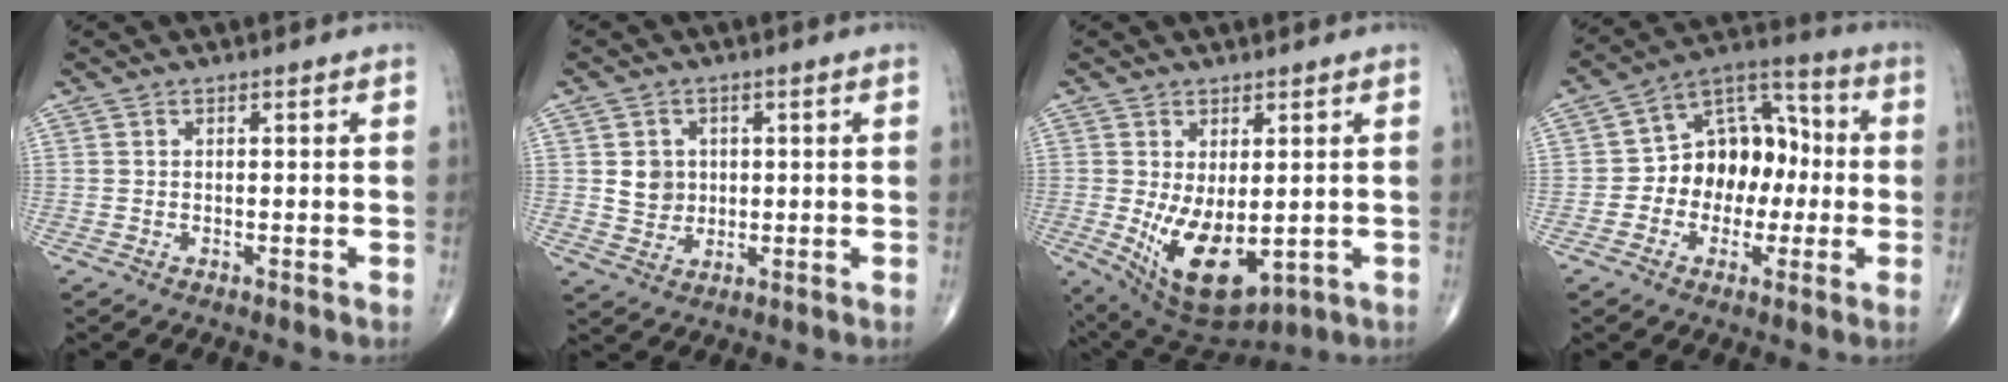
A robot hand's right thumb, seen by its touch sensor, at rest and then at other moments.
{"total": 4.8, "force": [0.8, 4.3, 2.0], "torque": [-0.013, -0.003, 0.018]}
{"total": 12.2, "force": [-1.7, 6.4, 10.3], "torque": [-0.166, -0.019, 0.001]}
{"total": 14.4, "force": [-1.2, 10.5, 9.9], "torque": [-0.107, 0.046, -0.029]}